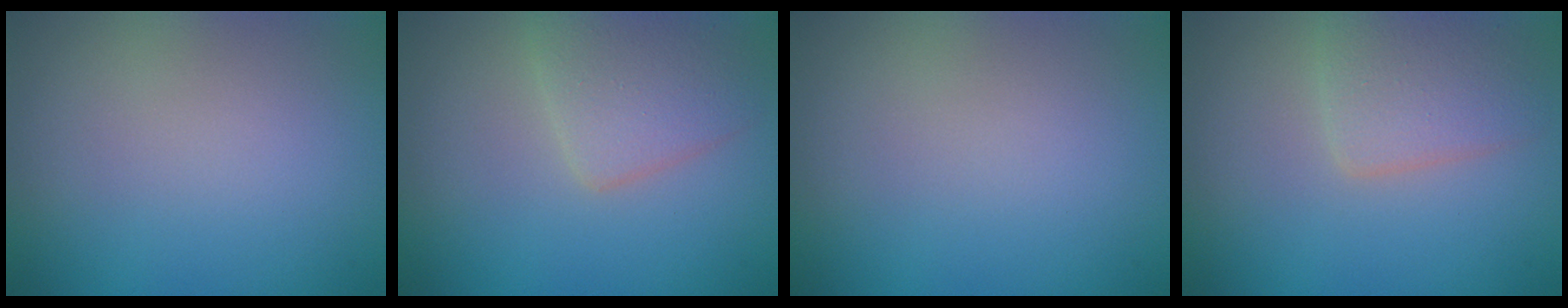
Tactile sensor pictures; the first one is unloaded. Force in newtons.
{"total": 3.3, "press": 3.3, "slide": 0.2}
{"total": 0.0}
{"total": 3.1, "press": 3.1, "slide": 0.2}